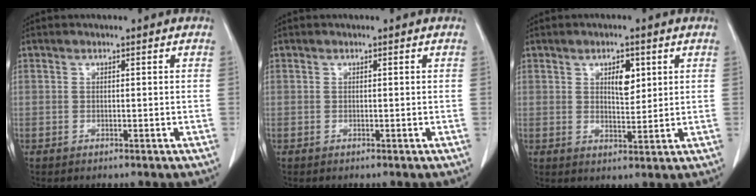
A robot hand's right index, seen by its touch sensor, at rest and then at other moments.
{"total": 0.0}
{"total": 4.2, "force": [1.7, 1.7, 3.4], "torque": [-0.055, -0.002, 0.029]}